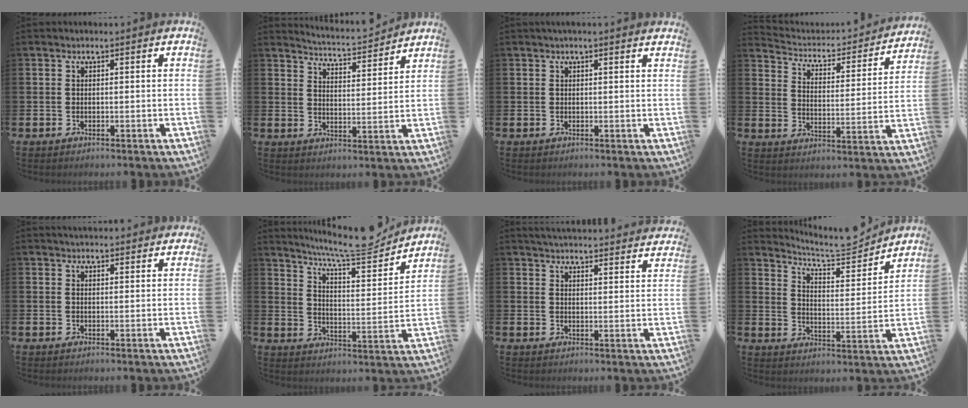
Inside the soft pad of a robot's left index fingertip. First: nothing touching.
{"total": 4.7, "force": [4.7, -0.1, 0.2], "torque": [-0.018, -0.041, 0.079]}
{"total": 0.9, "force": [0.8, -0.1, 0.4], "torque": [-0.007, 0.000, 0.014]}
{"total": 4.0, "force": [3.6, 1.5, 0.7], "torque": [-0.046, -0.035, 0.052]}
{"total": 2.4, "force": [2.4, 0.3, 0.1], "torque": [0.001, -0.011, 0.043]}
{"total": 8.9, "force": [8.1, 0.9, 3.5], "torque": [-0.084, -0.052, 0.139]}
{"total": 4.6, "force": [4.6, 0.1, 0.5], "torque": [-0.019, -0.028, 0.082]}
{"total": 6.7, "force": [6.5, 0.9, 1.5], "torque": [-0.044, -0.050, 0.109]}